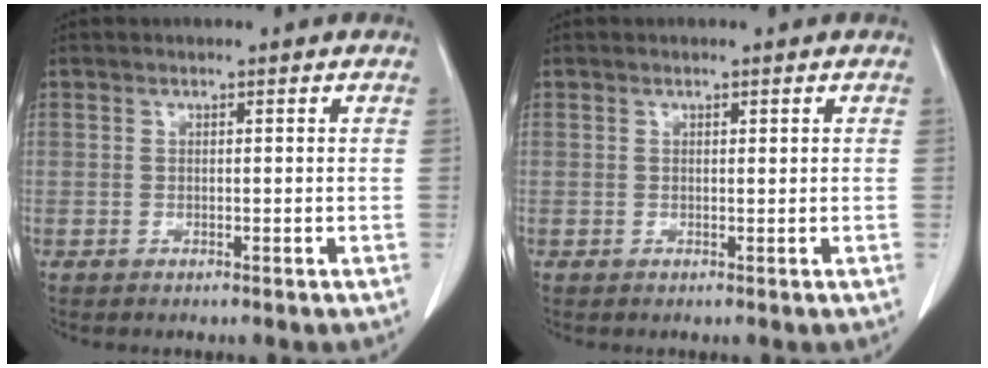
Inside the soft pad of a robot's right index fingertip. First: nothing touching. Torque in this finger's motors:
{"motor_torque": [-0.25, 0.06, 0.00, -0.01]}